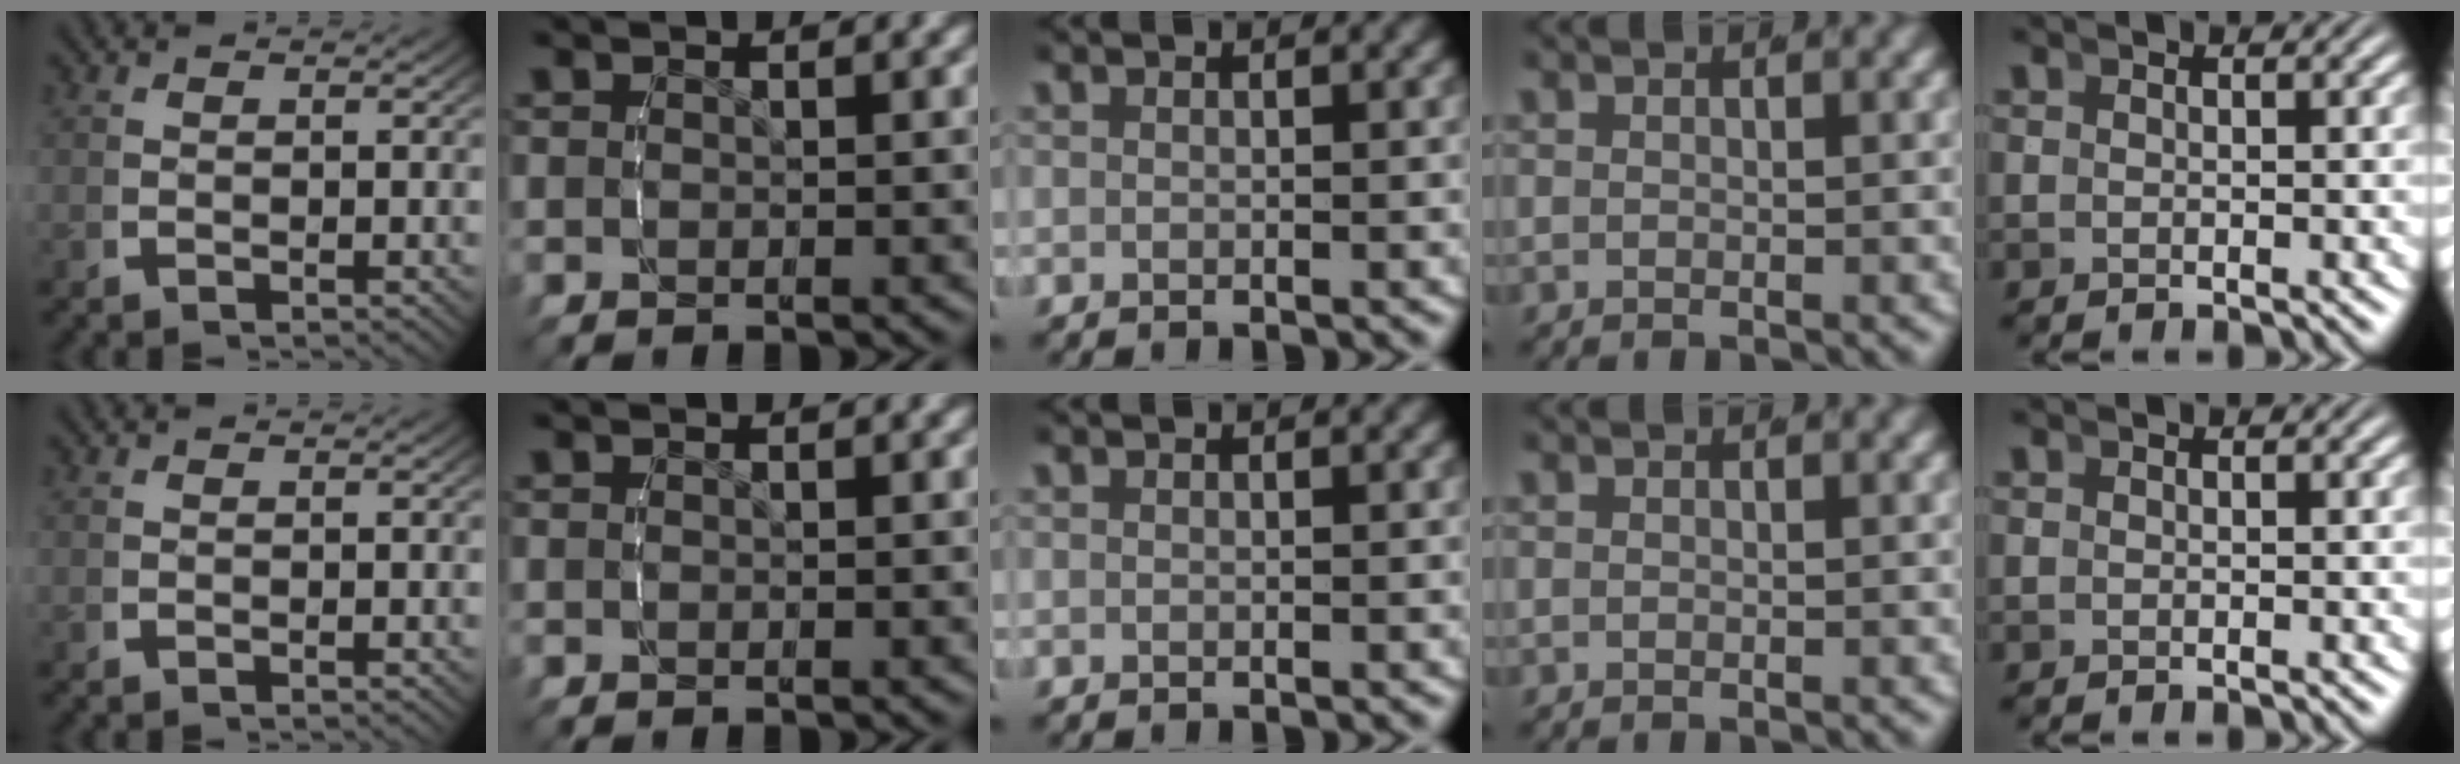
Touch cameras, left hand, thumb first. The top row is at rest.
{}